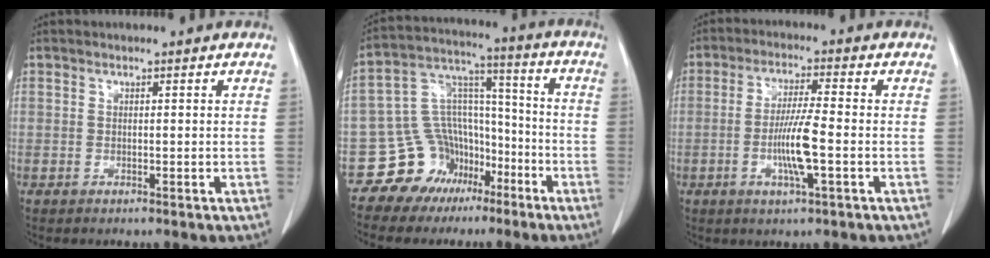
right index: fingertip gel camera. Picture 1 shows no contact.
{"total": 12.3, "force": [-7.1, 9.7, 2.4], "torque": [-0.046, 0.085, -0.111]}
{"total": 7.5, "force": [-1.7, 0.3, 7.3], "torque": [-0.142, -0.006, -0.032]}